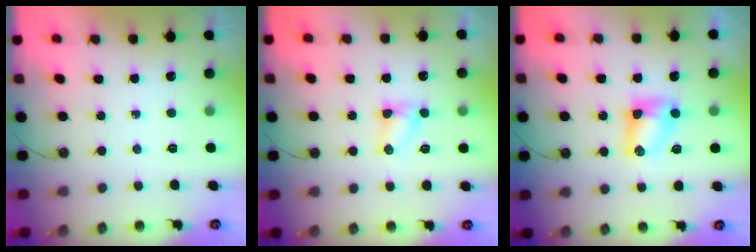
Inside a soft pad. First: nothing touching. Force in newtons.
{"total": 4.2, "press": 4.2, "slide": 0.5}
{"total": 6.2, "press": 6.2, "slide": 0.6}